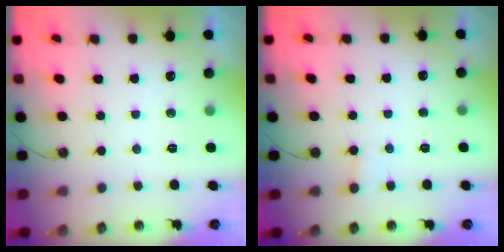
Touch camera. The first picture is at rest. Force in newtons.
{"total": 3.4, "press": 3.4, "slide": 0.3}